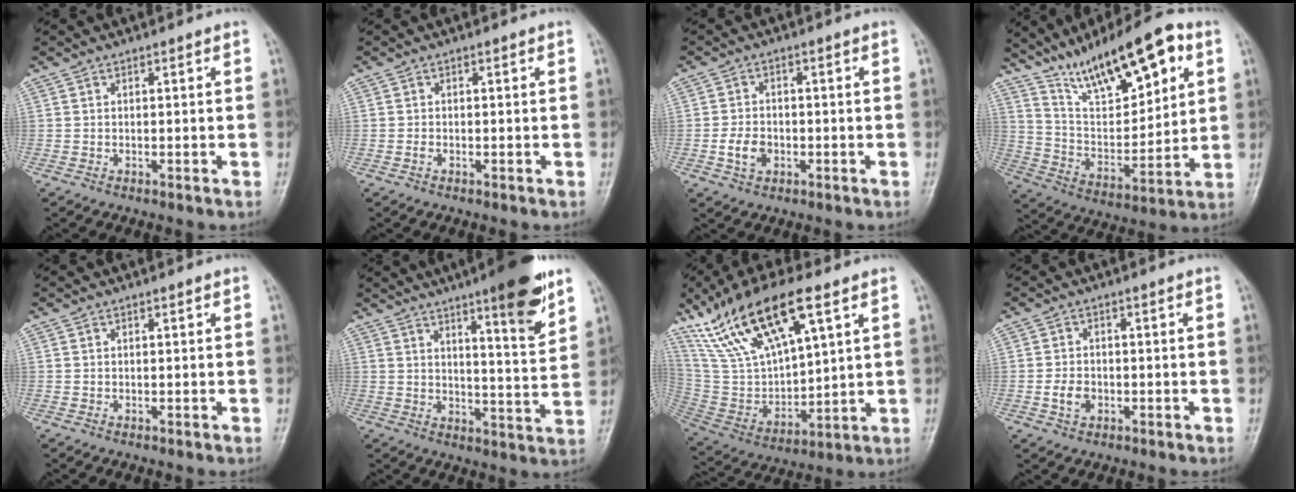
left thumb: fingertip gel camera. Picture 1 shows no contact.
{"total": 0.5, "force": [-0.4, 0.3, 0.3], "torque": [-0.007, 0.000, -0.010]}
{"total": 4.3, "force": [-1.4, 3.2, 2.6], "torque": [-0.041, 0.008, -0.026]}
{"total": 19.6, "force": [11.6, 7.0, 14.2], "torque": [-0.194, -0.040, 0.210]}
{"total": 0.0}
{"total": 13.6, "force": [8.4, 2.1, 10.5], "torque": [-0.133, -0.050, 0.120]}
{"total": 20.2, "force": [11.8, 7.5, 14.6], "torque": [-0.264, -0.030, 0.236]}
{"total": 3.1, "force": [-1.0, 2.4, 1.8], "torque": [-0.030, 0.005, -0.018]}